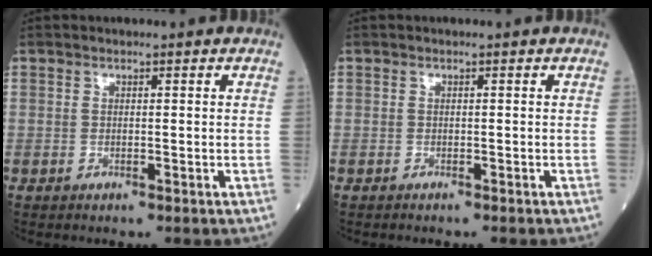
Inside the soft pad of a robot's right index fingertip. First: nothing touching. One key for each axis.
{"total": 0.9, "fx": -0.8, "fy": 0.1, "fz": 0.3, "tx": -0.004, "ty": -0.001, "tz": -0.013}